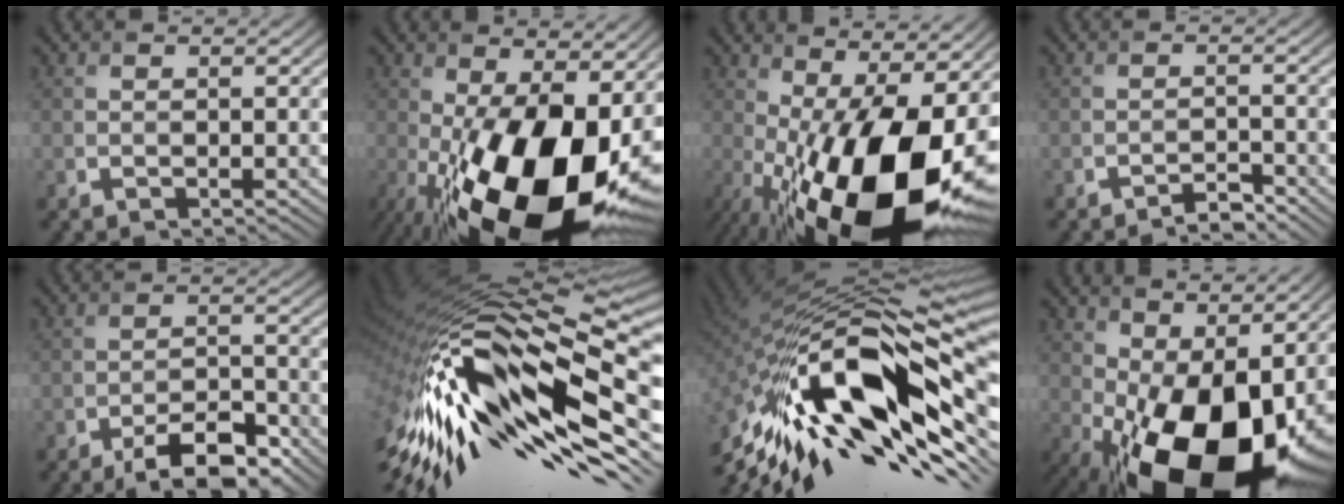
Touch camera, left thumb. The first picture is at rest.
{"total": 21.0, "force": [-4.8, 9.9, 17.9], "torque": [-0.315, -0.033, -0.063]}
{"total": 21.4, "force": [-4.3, 8.7, 19.0], "torque": [-0.307, -0.012, -0.066]}
{"total": 2.0, "force": [-1.8, 0.3, 0.8], "torque": [-0.010, 0.004, -0.036]}
{"total": 7.5, "force": [-5.2, 2.5, 4.7], "torque": [-0.071, 0.002, -0.088]}
{"total": 19.1, "force": [-7.1, 7.2, 16.2], "torque": [-0.324, -0.024, -0.132]}
{"total": 20.0, "force": [-6.1, 6.6, 17.9], "torque": [-0.340, -0.005, -0.125]}
{"total": 18.9, "force": [-2.1, 9.7, 16.2], "torque": [-0.264, -0.023, -0.019]}